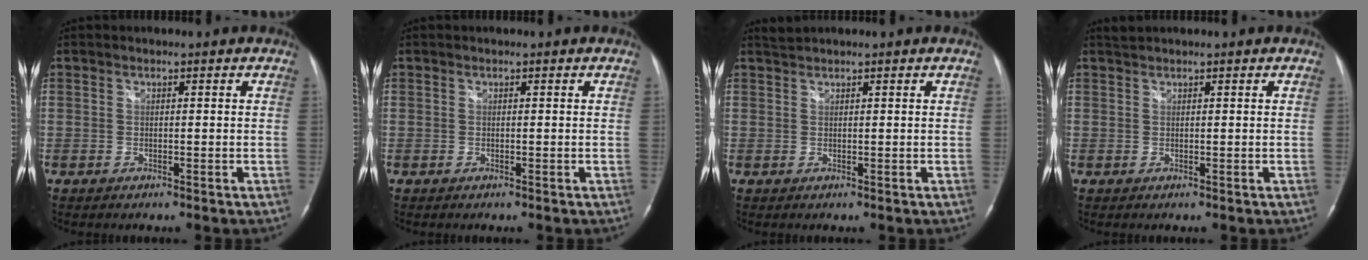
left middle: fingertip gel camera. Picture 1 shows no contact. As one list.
[{"total": 0.0}, {"total": 1.0, "force": [1.0, -0.3, 0.0], "torque": [-0.006, 0.009, 0.026]}, {"total": 0.9, "force": [0.9, 0.0, 0.1], "torque": [-0.010, 0.011, 0.021]}]